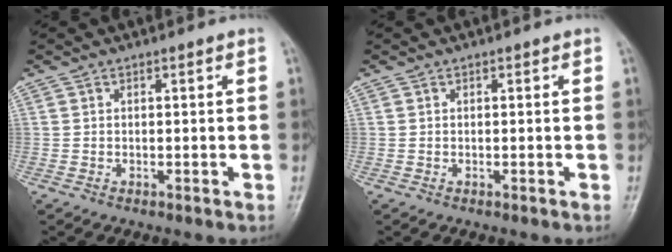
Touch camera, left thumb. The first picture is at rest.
{"total": 0.0}